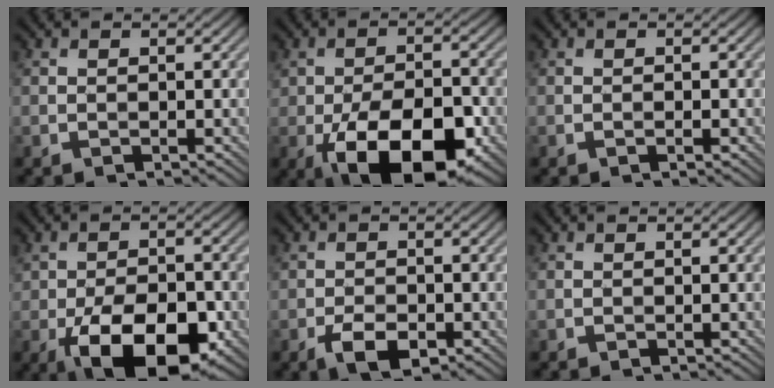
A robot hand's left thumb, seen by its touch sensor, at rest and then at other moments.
{"total": 15.1, "force": [-6.2, 7.4, 11.7], "torque": [-0.192, -0.017, -0.102]}
{"total": 0.8, "force": [-0.3, 0.1, 0.7], "torque": [-0.011, 0.000, -0.006]}
{"total": 13.3, "force": [-5.6, 6.8, 10.0], "torque": [-0.172, -0.024, -0.088]}
{"total": 4.1, "force": [-2.1, 2.1, 2.8], "torque": [-0.051, -0.006, -0.037]}
{"total": 0.0}